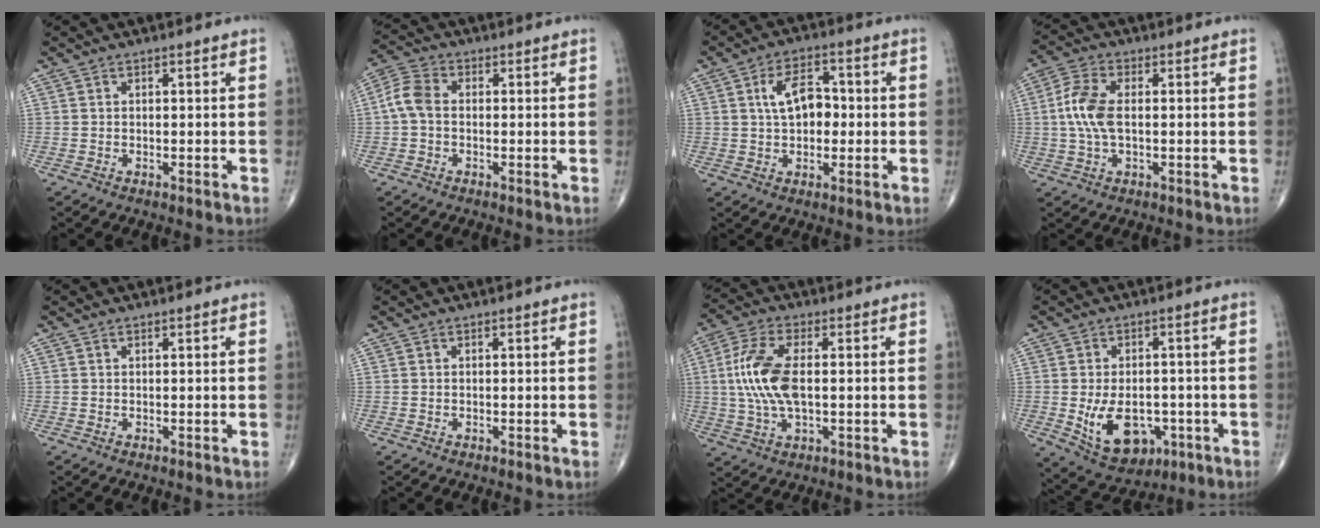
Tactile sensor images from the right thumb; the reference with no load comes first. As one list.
[{"total": 5.3, "force": [-0.3, 3.5, 3.9], "torque": [-0.081, 0.014, -0.017]}, {"total": 8.4, "force": [0.8, 5.1, 6.6], "torque": [-0.092, 0.016, 0.008]}, {"total": 7.7, "force": [0.2, 3.9, 6.7], "torque": [-0.155, 0.014, 0.002]}, {"total": 0.0}, {"total": 0.0}, {"total": 11.7, "force": [0.6, 5.2, 10.4], "torque": [-0.231, 0.007, 0.011]}, {"total": 12.0, "force": [-3.2, 7.8, 8.5], "torque": [-0.115, 0.006, -0.030]}]